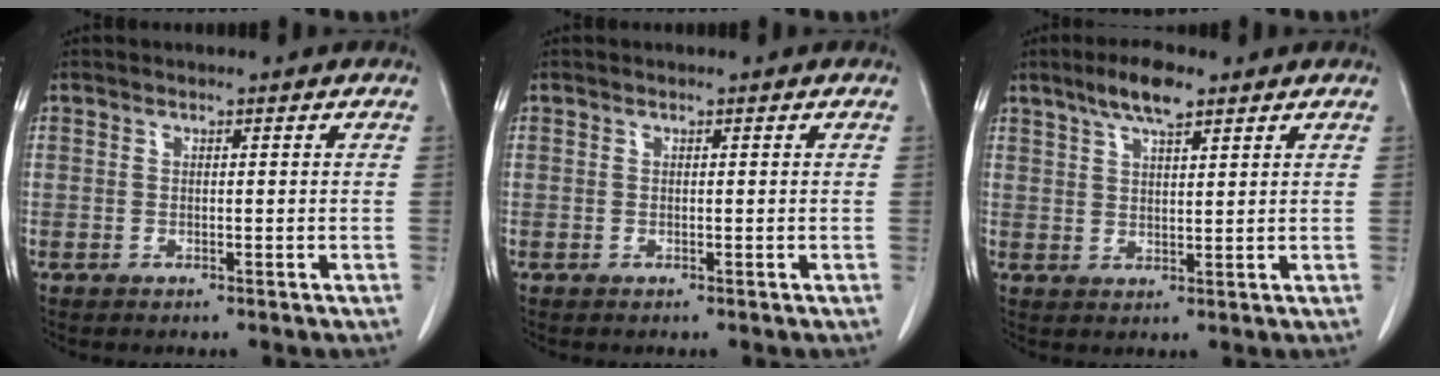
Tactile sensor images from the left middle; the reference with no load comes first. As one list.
[{"total": 0.0}, {"total": 6.1, "force": [4.2, 1.2, 4.2], "torque": [-0.085, 0.007, 0.076]}]